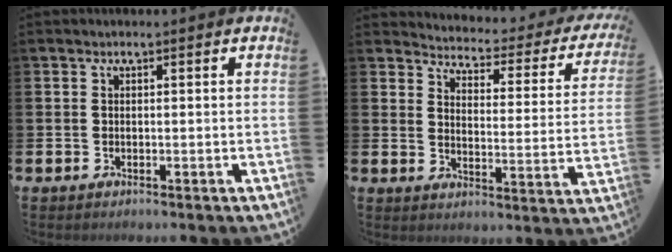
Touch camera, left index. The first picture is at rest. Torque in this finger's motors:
{"motor_torque": [0.82, -1.32, 0.01, 0.00]}